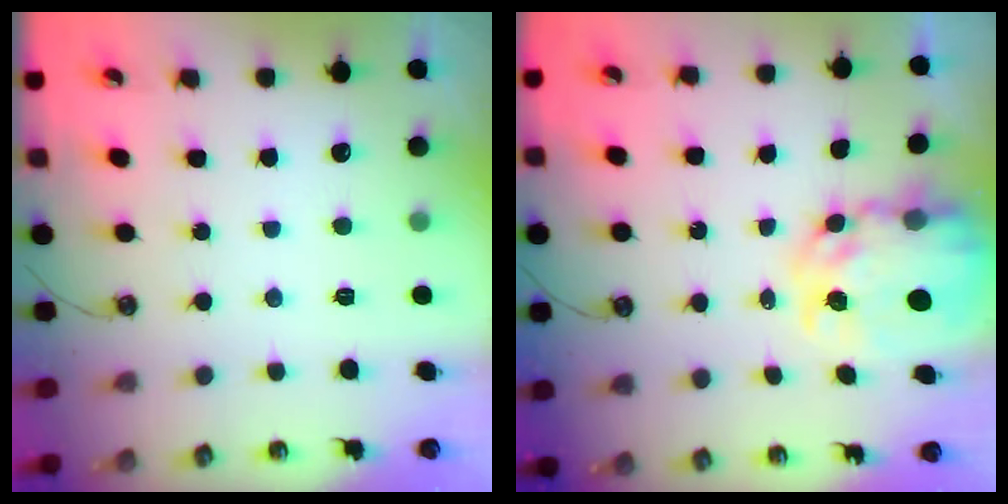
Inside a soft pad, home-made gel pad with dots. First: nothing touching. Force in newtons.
{"total": 10.8, "press": 10.7, "slide": 1.0}